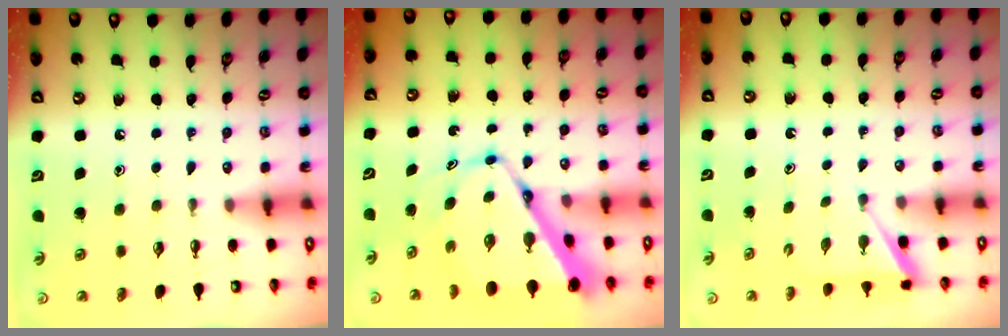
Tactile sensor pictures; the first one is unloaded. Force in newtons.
{"total": 12.6, "press": 12.6, "slide": 1.2}
{"total": 2.0, "press": 2.0, "slide": 0.3}